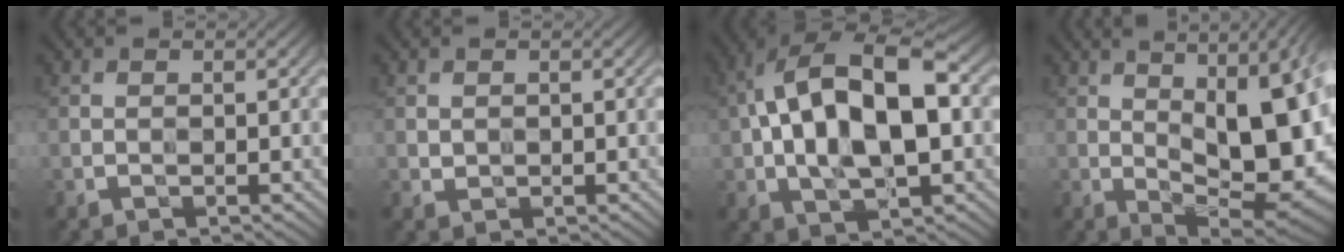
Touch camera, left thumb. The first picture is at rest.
{"total": 0.8, "force": [0.4, 0.7, 0.3], "torque": [-0.008, -0.003, 0.011]}
{"total": 15.1, "force": [1.2, 8.1, 12.7], "torque": [-0.235, 0.017, 0.017]}
{"total": 18.5, "force": [2.5, 7.6, 16.7], "torque": [-0.236, 0.023, 0.052]}